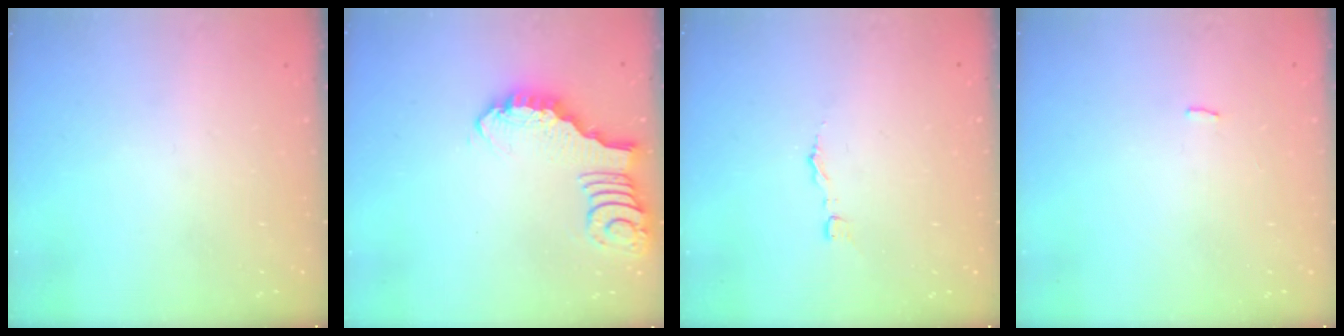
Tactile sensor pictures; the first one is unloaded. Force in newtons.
{"total": 2.9, "press": 2.9, "slide": 0.2}
{"total": 2.7, "press": 2.7, "slide": 0.3}
{"total": 1.5, "press": 1.4, "slide": 0.3}